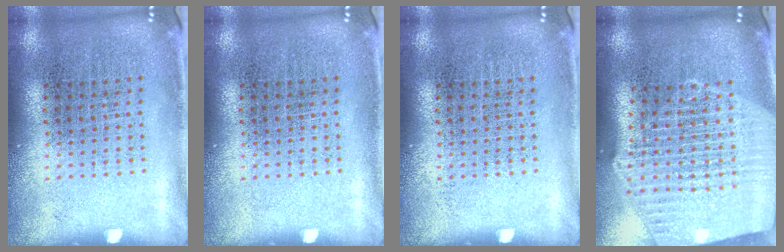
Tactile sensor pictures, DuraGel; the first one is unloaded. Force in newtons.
{"total": 0.0}
{"total": 0.0}
{"total": 2.7, "press": 2.3, "slide": 1.5}